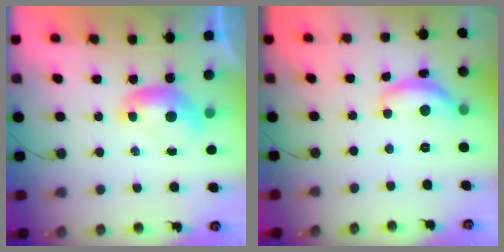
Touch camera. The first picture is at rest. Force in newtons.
{"total": 7.5, "press": 7.5, "slide": 0.7}